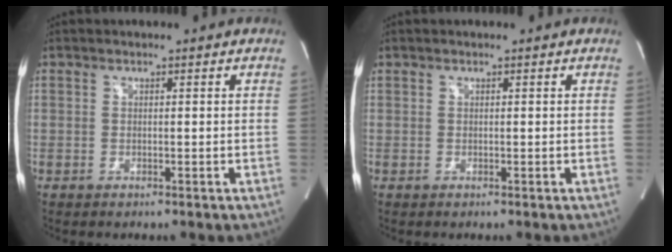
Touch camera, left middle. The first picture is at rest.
{"total": 0.0}